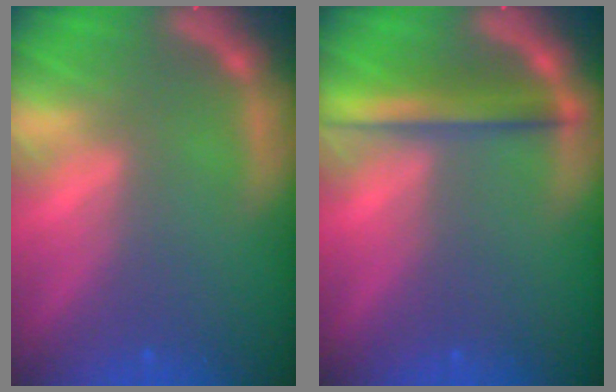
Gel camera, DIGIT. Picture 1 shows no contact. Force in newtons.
{"total": 4.0}